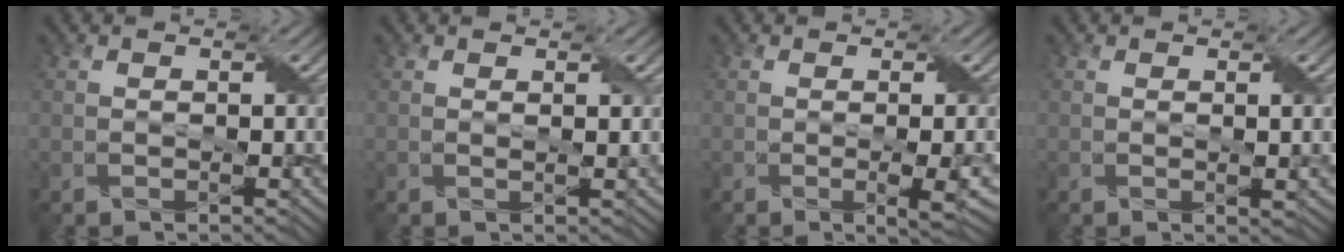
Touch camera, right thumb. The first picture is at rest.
{"total": 0.6, "force": [0.4, -0.1, 0.5], "torque": [-0.012, 0.001, 0.005]}
{"total": 2.8, "force": [-0.3, 0.4, 2.8], "torque": [-0.049, 0.001, -0.004]}
{"total": 1.4, "force": [0.3, 0.1, 1.4], "torque": [-0.024, 0.002, 0.005]}